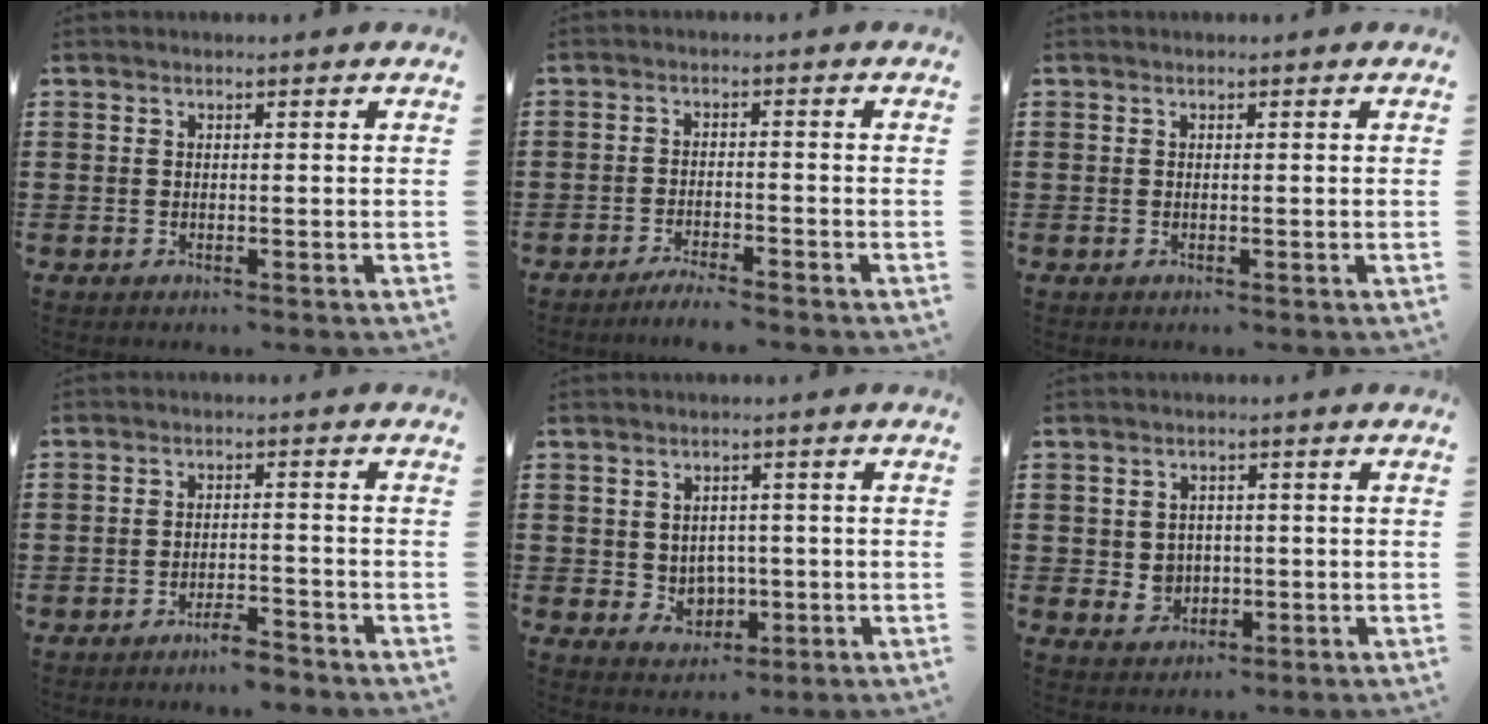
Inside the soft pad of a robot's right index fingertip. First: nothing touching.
{"total": 2.8, "force": [-2.7, -0.3, 0.6], "torque": [-0.012, 0.001, -0.053]}
{"total": 0.0}
{"total": 3.1, "force": [-2.8, 0.4, 1.2], "torque": [-0.021, 0.004, -0.054]}
{"total": 3.1, "force": [0.8, 2.8, 0.9], "torque": [-0.023, 0.001, 0.011]}
{"total": 3.1, "force": [-0.1, 2.9, 1.1], "torque": [-0.025, 0.005, -0.006]}